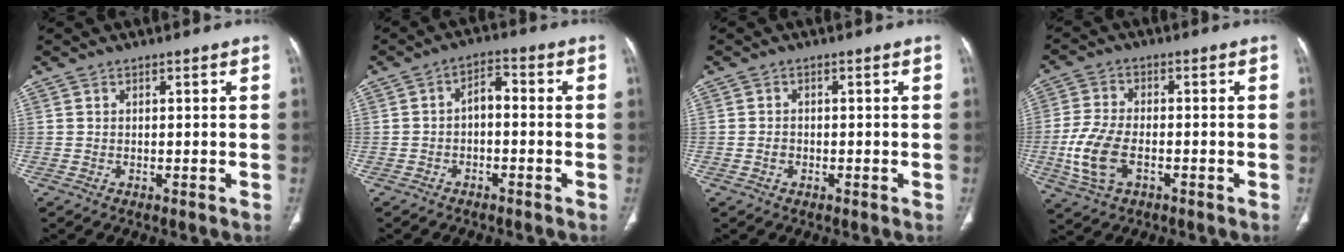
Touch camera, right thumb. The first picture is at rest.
{"total": 4.1, "force": [-1.0, 2.3, 3.2], "torque": [-0.046, 0.026, -0.024]}
{"total": 1.5, "force": [-0.5, 1.2, 0.6], "torque": [-0.009, 0.005, -0.010]}
{"total": 9.7, "force": [-2.7, 5.5, 7.5], "torque": [-0.168, 0.006, -0.051]}